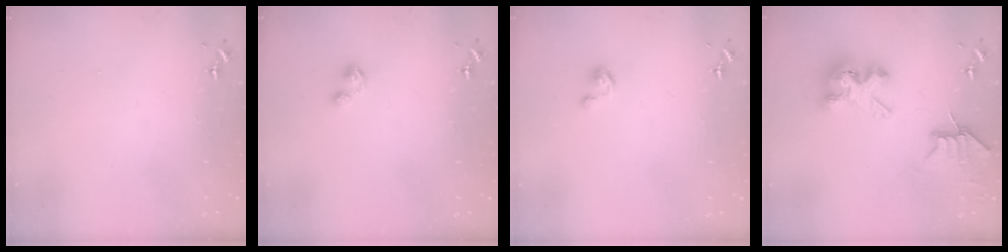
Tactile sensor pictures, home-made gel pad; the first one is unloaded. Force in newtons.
{"total": 3.4, "press": 3.3, "slide": 0.4}
{"total": 2.4, "press": 2.4, "slide": 0.2}
{"total": 8.6, "press": 8.6, "slide": 0.7}